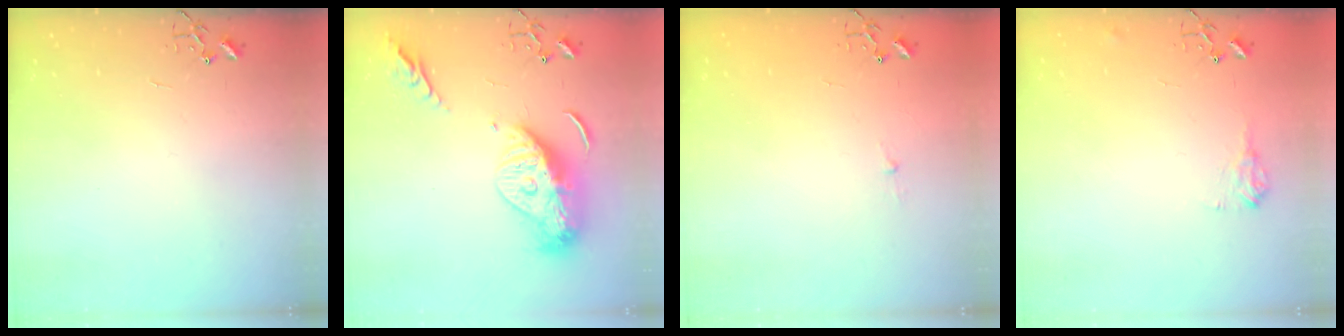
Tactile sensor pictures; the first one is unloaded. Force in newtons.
{"total": 16.9, "press": 16.8, "slide": 1.6}
{"total": 2.6, "press": 2.5, "slide": 0.4}
{"total": 7.7, "press": 7.7, "slide": 0.1}